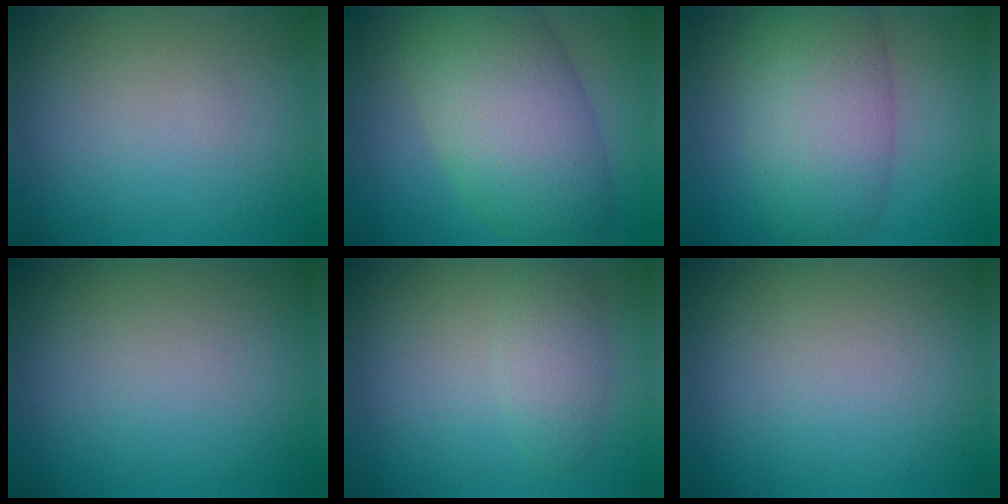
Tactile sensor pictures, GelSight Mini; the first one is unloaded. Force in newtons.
{"total": 9.9, "press": 9.9, "slide": 0.5}
{"total": 8.0, "press": 8.0, "slide": 0.2}
{"total": 0.0}
{"total": 2.4, "press": 2.4, "slide": 0.1}
{"total": 0.0}